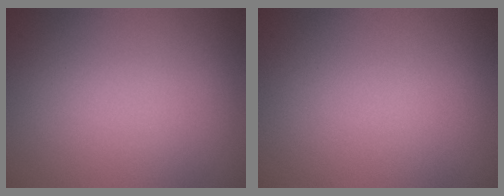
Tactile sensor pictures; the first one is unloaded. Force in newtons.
{"total": 0.0}